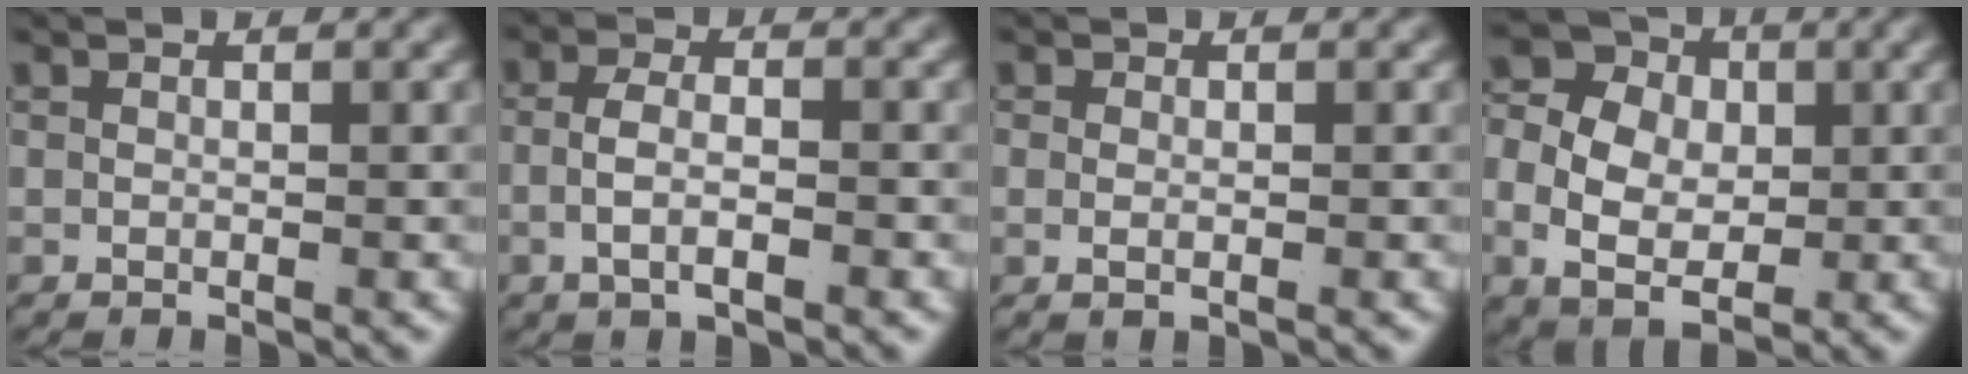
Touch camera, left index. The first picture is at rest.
{"total": 3.2, "force": [-1.2, 1.3, 2.7], "torque": [-0.054, -0.007, -0.017]}
{"total": 0.9, "force": [-0.2, 0.1, 0.9], "torque": [-0.022, -0.011, 0.004]}
{"total": 11.0, "force": [0.3, 8.8, 6.7], "torque": [-0.132, -0.024, 0.005]}